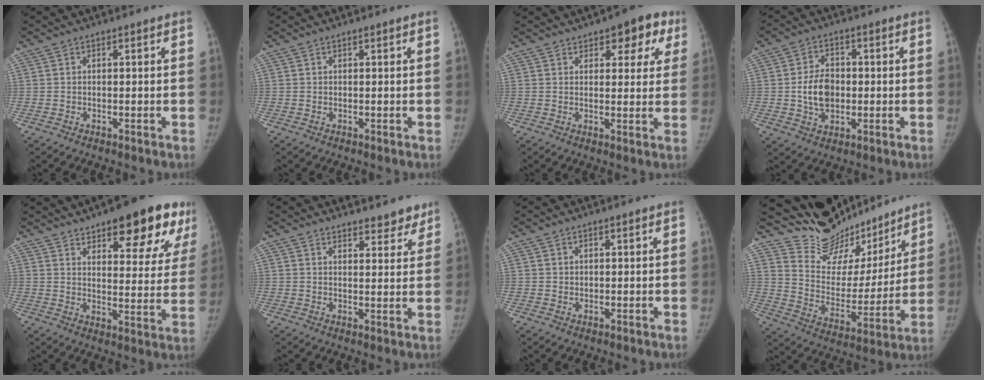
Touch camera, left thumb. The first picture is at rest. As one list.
[{"total": 0.0}, {"total": 8.0, "force": [4.4, 4.3, 5.1], "torque": [-0.018, -0.011, 0.049]}, {"total": 7.8, "force": [-0.4, 5.6, 5.4], "torque": [-0.080, 0.005, -0.005]}, {"total": 19.8, "force": [11.8, 6.9, 14.3], "torque": [-0.148, -0.040, 0.161]}, {"total": 5.7, "force": [5.0, 2.2, 1.7], "torque": [0.007, -0.029, 0.063]}, {"total": 0.8, "force": [0.5, 0.7, 0.1], "torque": [0.008, -0.003, 0.006]}, {"total": 19.3, "force": [17.7, 6.8, 4.0], "torque": [-0.018, -0.121, 0.284]}]